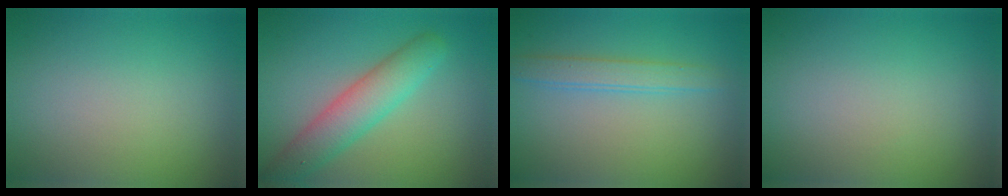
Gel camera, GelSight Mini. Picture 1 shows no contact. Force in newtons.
{"total": 4.9, "press": 4.9, "slide": 0.1}
{"total": 2.2, "press": 2.2, "slide": 0.1}
{"total": 0.0}